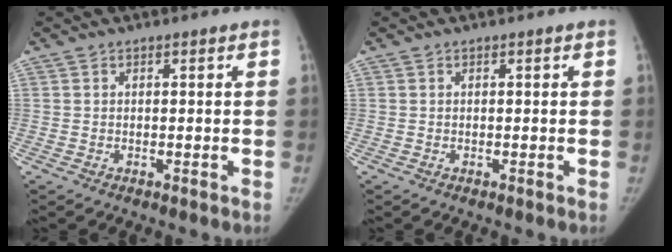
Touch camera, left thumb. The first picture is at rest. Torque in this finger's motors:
{"motor_torque": [0.15, -0.01, 0.44, -0.38, 0.04]}